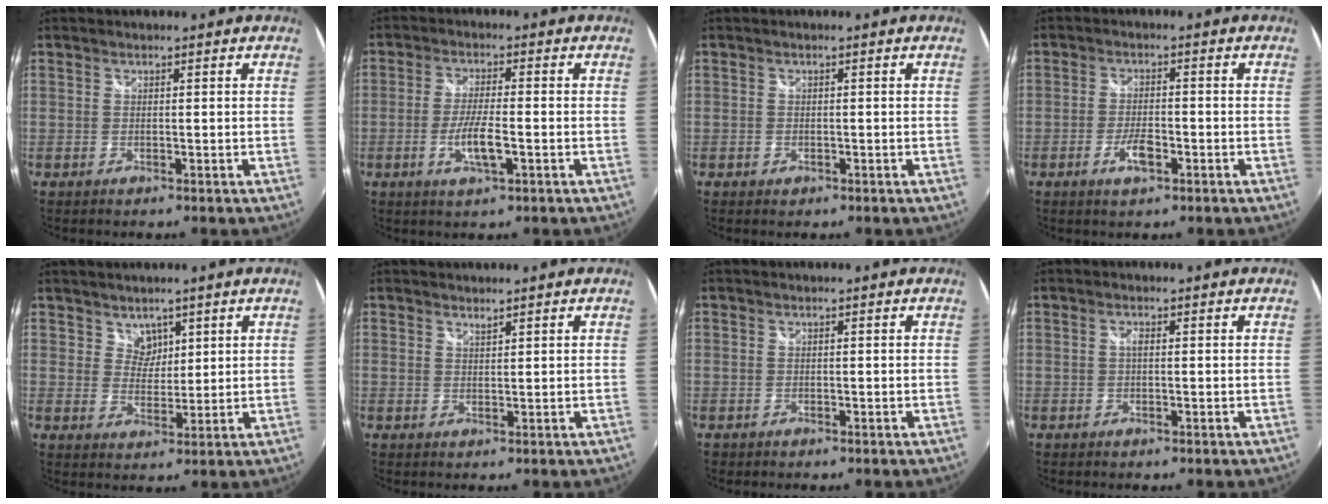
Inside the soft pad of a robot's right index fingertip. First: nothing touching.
{"total": 6.1, "force": [-2.1, 1.1, 5.6], "torque": [-0.114, -0.007, -0.038]}
{"total": 1.3, "force": [-0.6, 1.1, 0.3], "torque": [-0.007, -0.003, -0.010]}
{"total": 4.4, "force": [-2.1, 1.7, 3.4], "torque": [-0.074, -0.002, -0.039]}
{"total": 3.4, "force": [2.3, 2.5, 0.5], "torque": [0.001, 0.003, 0.041]}
{"total": 0.9, "force": [0.9, 0.1, 0.3], "torque": [-0.003, -0.001, 0.016]}
{"total": 0.7, "force": [-0.4, 0.6, 0.0], "torque": [-0.002, -0.001, -0.007]}
{"total": 1.0, "force": [0.0, 0.3, 0.9], "torque": [-0.017, 0.003, -0.003]}